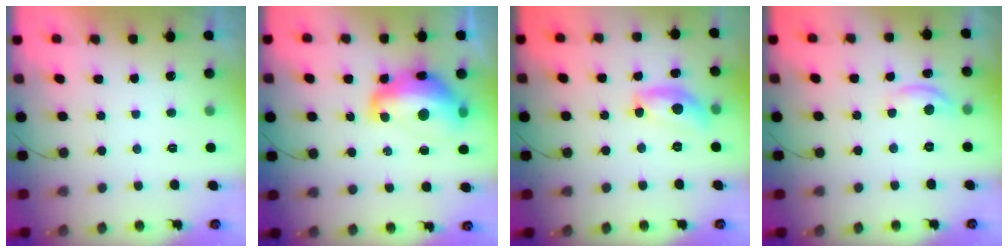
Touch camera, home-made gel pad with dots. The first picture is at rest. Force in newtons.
{"total": 16.0, "press": 16.0, "slide": 1.2}
{"total": 12.5, "press": 12.5, "slide": 0.5}
{"total": 5.2, "press": 5.1, "slide": 0.3}